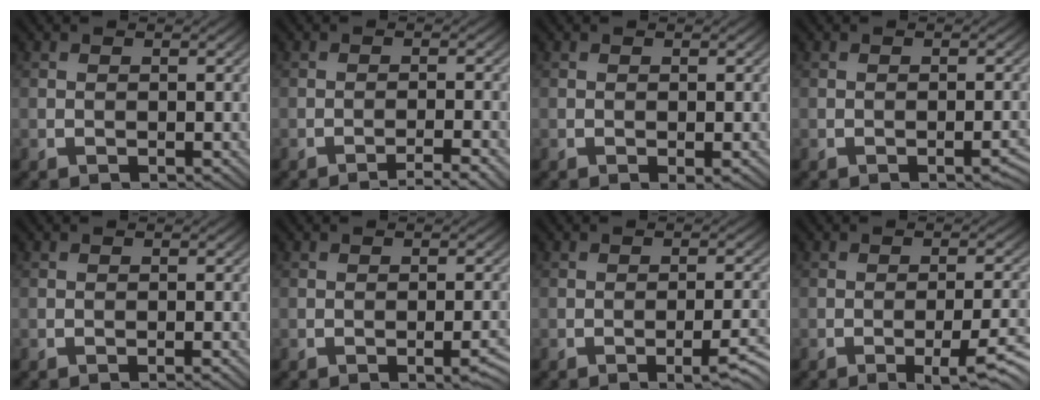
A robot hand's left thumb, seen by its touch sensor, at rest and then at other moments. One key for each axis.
{"total": 2.7, "fx": -2.2, "fy": -0.6, "fz": 1.4, "tx": -0.026, "ty": 0.006, "tz": -0.035}
{"total": 0.7, "fx": -0.2, "fy": 0.1, "fz": 0.7, "tx": -0.010, "ty": 0.001, "tz": -0.004}
{"total": 1.3, "fx": -0.9, "fy": 0.1, "fz": 1.0, "tx": -0.009, "ty": 0.002, "tz": -0.014}
{"total": 0.8, "fx": -0.6, "fy": -0.3, "fz": 0.3, "tx": -0.006, "ty": 0.004, "tz": -0.012}
{"total": 2.3, "fx": -1.1, "fy": 0.6, "fz": 1.9, "tx": -0.021, "ty": 0.002, "tz": -0.016}
{"total": 3.4, "fx": -1.8, "fy": 0.5, "fz": 2.8, "tx": -0.041, "ty": 0.002, "tz": -0.023}
{"total": 5.3, "fx": -2.5, "fy": 0.9, "fz": 4.6, "tx": -0.065, "ty": 0.001, "tz": -0.029}